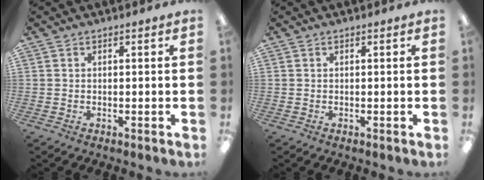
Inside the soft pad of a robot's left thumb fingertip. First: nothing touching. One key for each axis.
{"total": 0.0}